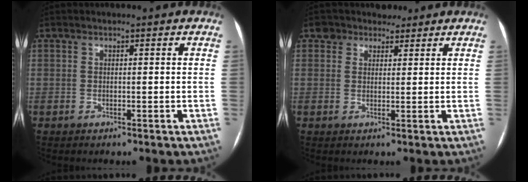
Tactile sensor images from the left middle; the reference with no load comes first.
{"total": 3.5, "force": [2.5, 2.4, 0.1], "torque": [0.003, 0.012, 0.036]}